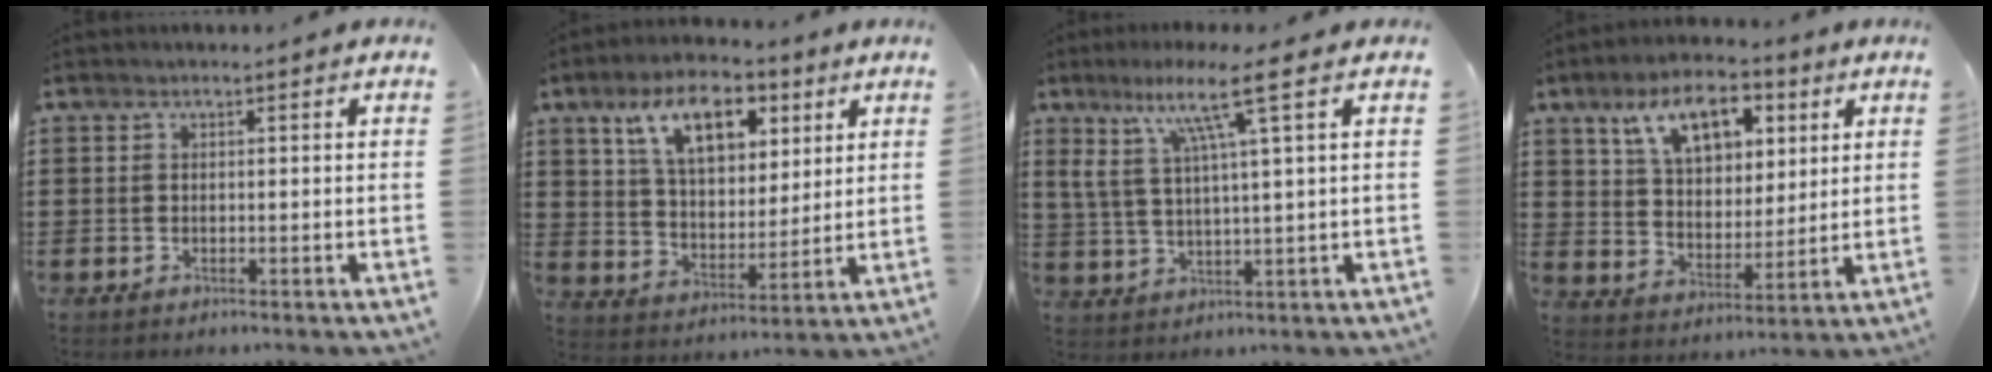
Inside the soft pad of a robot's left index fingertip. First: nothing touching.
{"total": 11.1, "force": [6.3, 5.6, 7.2], "torque": [-0.139, 0.003, 0.111]}
{"total": 9.5, "force": [4.9, 0.5, 8.0], "torque": [-0.169, -0.002, 0.082]}
{"total": 10.1, "force": [6.0, 5.2, 6.2], "torque": [-0.121, -0.002, 0.103]}